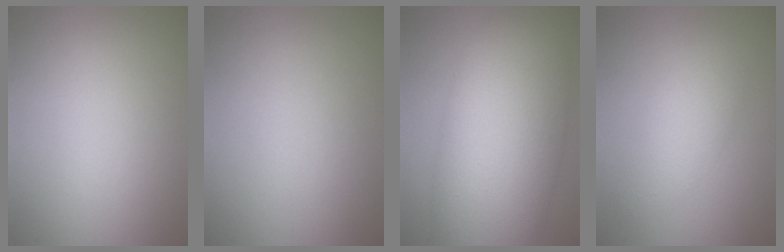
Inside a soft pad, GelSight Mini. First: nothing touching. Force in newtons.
{"total": 0.0}
{"total": 11.5, "press": 11.5, "slide": 0.3}
{"total": 2.9, "press": 2.9, "slide": 0.1}